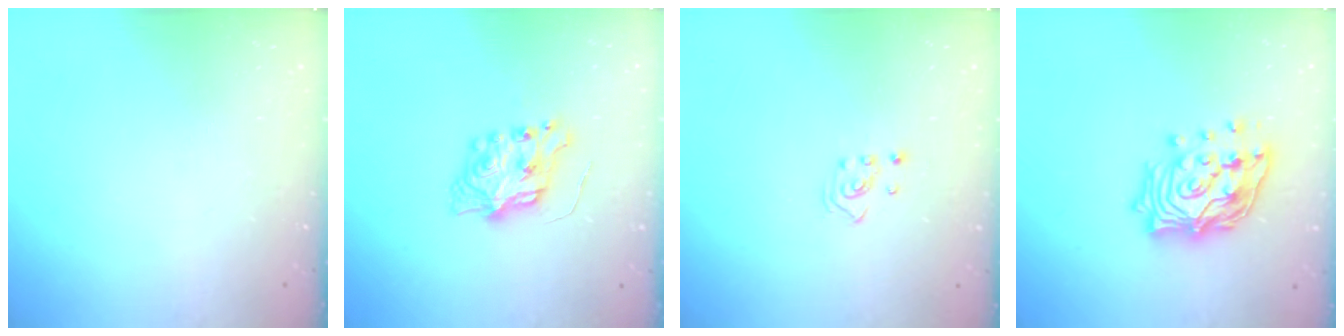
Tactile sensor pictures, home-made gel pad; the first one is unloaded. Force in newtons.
{"total": 8.0, "press": 7.9, "slide": 0.3}
{"total": 2.2, "press": 2.2, "slide": 0.2}
{"total": 18.9, "press": 18.8, "slide": 1.7}